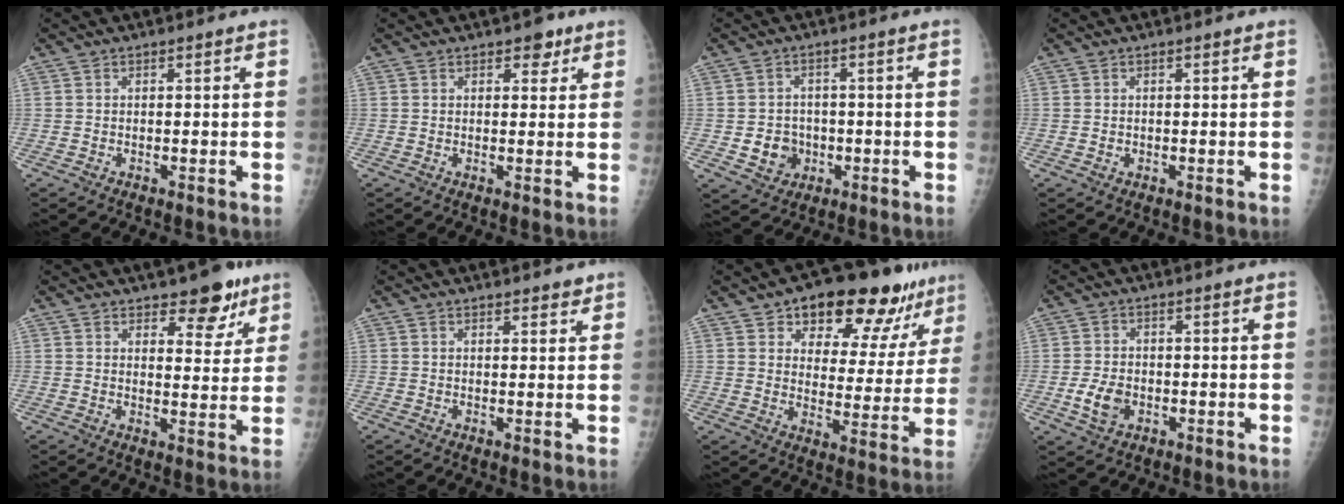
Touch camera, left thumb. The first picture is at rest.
{"total": 2.9, "force": [1.8, 1.7, 1.6], "torque": [-0.002, -0.006, 0.021]}
{"total": 5.8, "force": [-1.2, 5.2, 2.3], "torque": [-0.012, 0.008, -0.014]}
{"total": 0.8, "force": [-0.1, 0.6, 0.4], "torque": [-0.004, 0.001, 0.000]}
{"total": 7.8, "force": [5.3, 3.7, 4.4], "torque": [-0.023, -0.030, 0.072]}
{"total": 2.2, "force": [1.8, 0.8, 0.9], "torque": [-0.001, -0.007, 0.022]}
{"total": 18.6, "force": [12.6, 8.8, 10.5], "torque": [-0.089, -0.047, 0.170]}
{"total": 5.0, "force": [-1.4, 3.5, 3.3], "torque": [-0.057, 0.003, -0.023]}